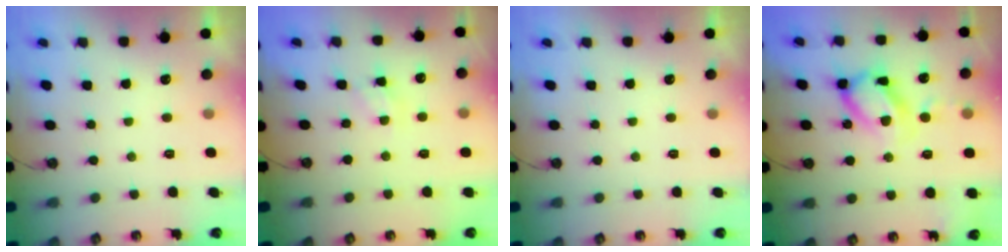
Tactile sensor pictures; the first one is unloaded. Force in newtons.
{"total": 3.2, "press": 3.2, "slide": 0.5}
{"total": 0.0}
{"total": 15.8, "press": 15.7, "slide": 1.6}